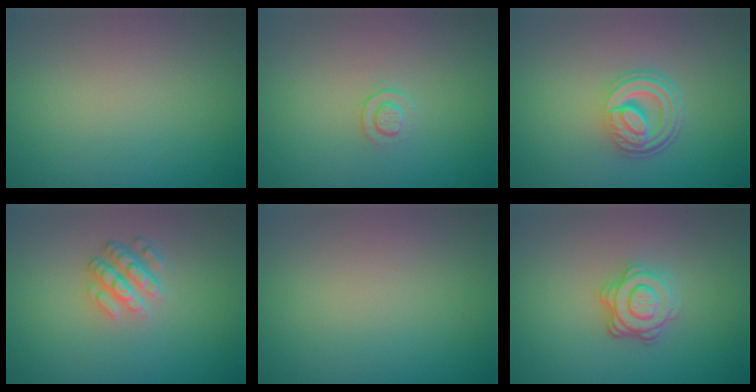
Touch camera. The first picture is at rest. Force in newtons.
{"total": 1.1, "press": 0.7, "slide": 0.9}
{"total": 4.7, "press": 3.3, "slide": 3.3}
{"total": 3.5, "press": 2.7, "slide": 2.2}
{"total": 0.0}
{"total": 3.7, "press": 3.0, "slide": 2.1}